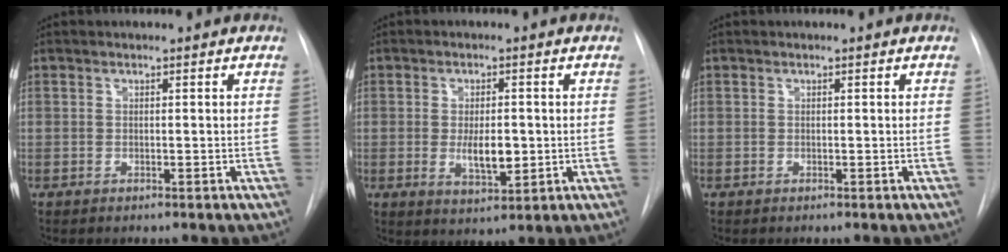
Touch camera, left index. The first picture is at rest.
{"total": 5.4, "force": [-1.5, 2.2, 4.8], "torque": [-0.082, -0.014, -0.016]}
{"total": 0.0}